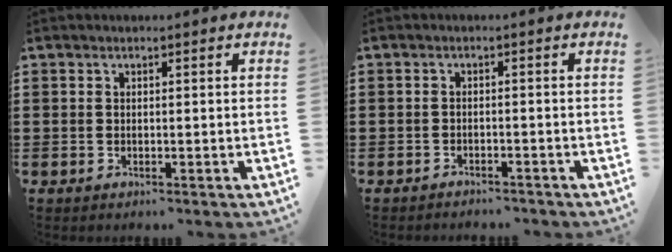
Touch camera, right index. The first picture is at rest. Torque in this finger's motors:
{"motor_torque": [-1.10, 1.04, -0.02, -0.04]}